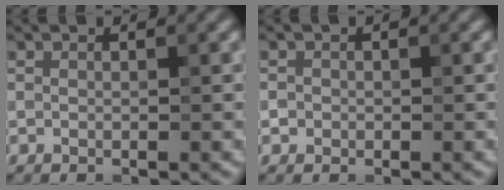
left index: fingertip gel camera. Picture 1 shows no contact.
{"total": 0.7, "force": [-0.1, 0.7, 0.1], "torque": [0.006, -0.004, -0.003]}